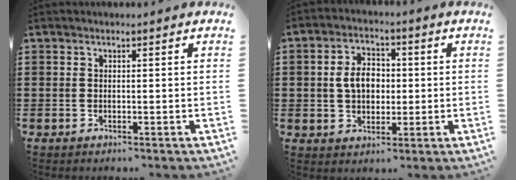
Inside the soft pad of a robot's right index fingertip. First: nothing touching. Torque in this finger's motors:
{"motor_torque": [0.81, 0.62, 0.29, 0.12]}